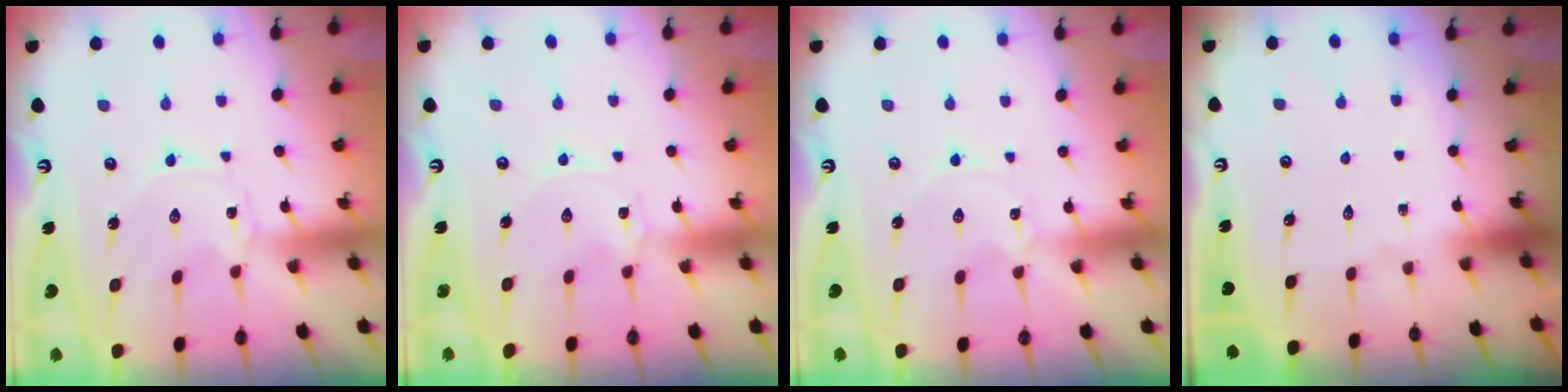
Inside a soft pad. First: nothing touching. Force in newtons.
{"total": 0.0}
{"total": 0.0}
{"total": 0.0}